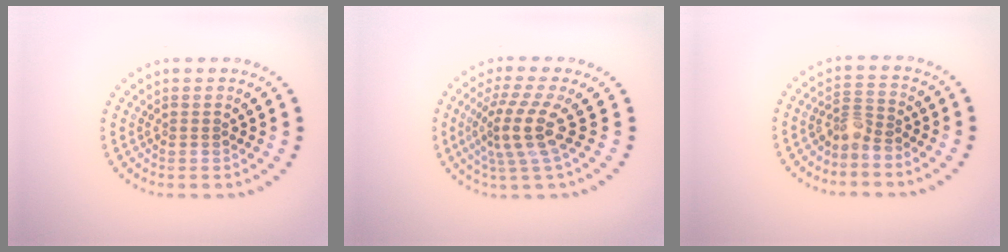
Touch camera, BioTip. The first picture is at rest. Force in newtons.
{"total": 3.9, "press": 2.9, "slide": 2.5}
{"total": 2.0, "press": 1.6, "slide": 1.3}